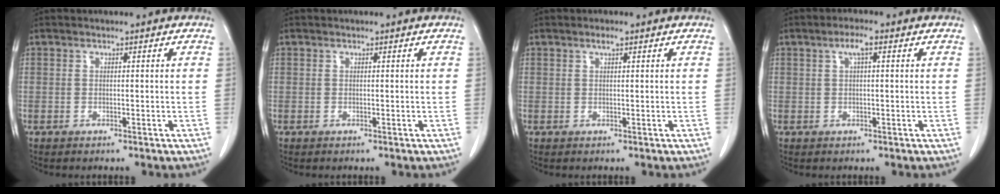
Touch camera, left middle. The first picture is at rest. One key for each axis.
{"total": 0.0}
{"total": 1.1, "fx": 0.7, "fy": 0.2, "fz": 0.8, "tx": -0.016, "ty": 0.001, "tz": 0.012}
{"total": 2.4, "fx": 1.0, "fy": 0.5, "fz": 2.2, "tx": -0.042, "ty": 0.010, "tz": 0.016}